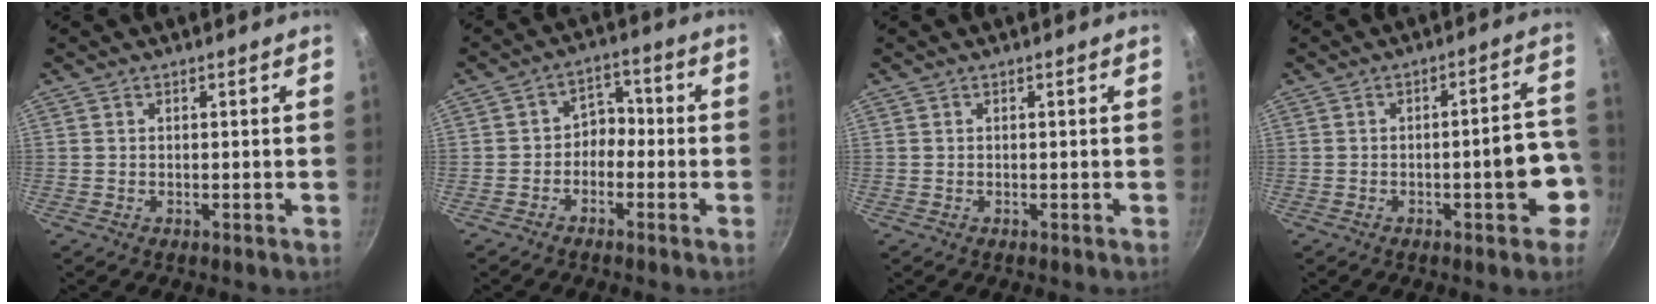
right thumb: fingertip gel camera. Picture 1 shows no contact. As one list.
[{"total": 4.7, "force": [-1.5, 3.6, 2.5], "torque": [-0.004, 0.030, -0.038]}, {"total": 0.0}, {"total": 9.0, "force": [-3.2, 3.2, 7.8], "torque": [-0.068, 0.042, -0.038]}]